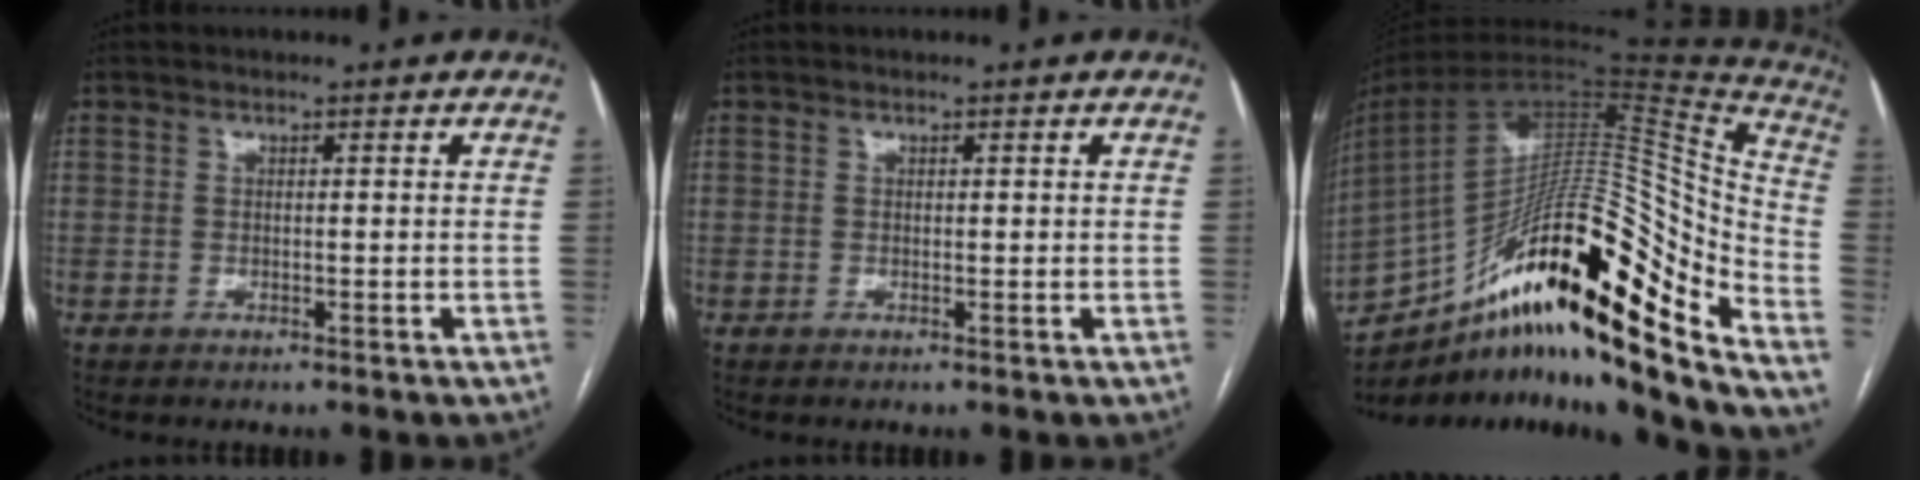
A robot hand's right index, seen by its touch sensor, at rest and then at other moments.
{"total": 0.0}
{"total": 31.5, "force": [-19.3, 5.5, 24.2], "torque": [-0.395, 0.004, -0.314]}